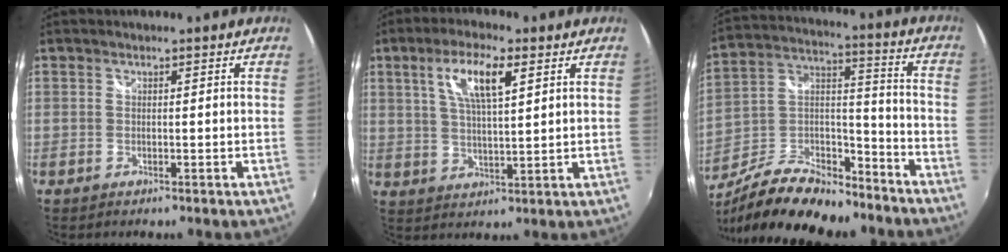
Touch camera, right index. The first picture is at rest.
{"total": 8.6, "force": [3.6, 2.2, 7.5], "torque": [-0.139, 0.006, 0.068]}
{"total": 20.0, "force": [-14.5, 8.2, 11.1], "torque": [-0.223, 0.010, -0.237]}